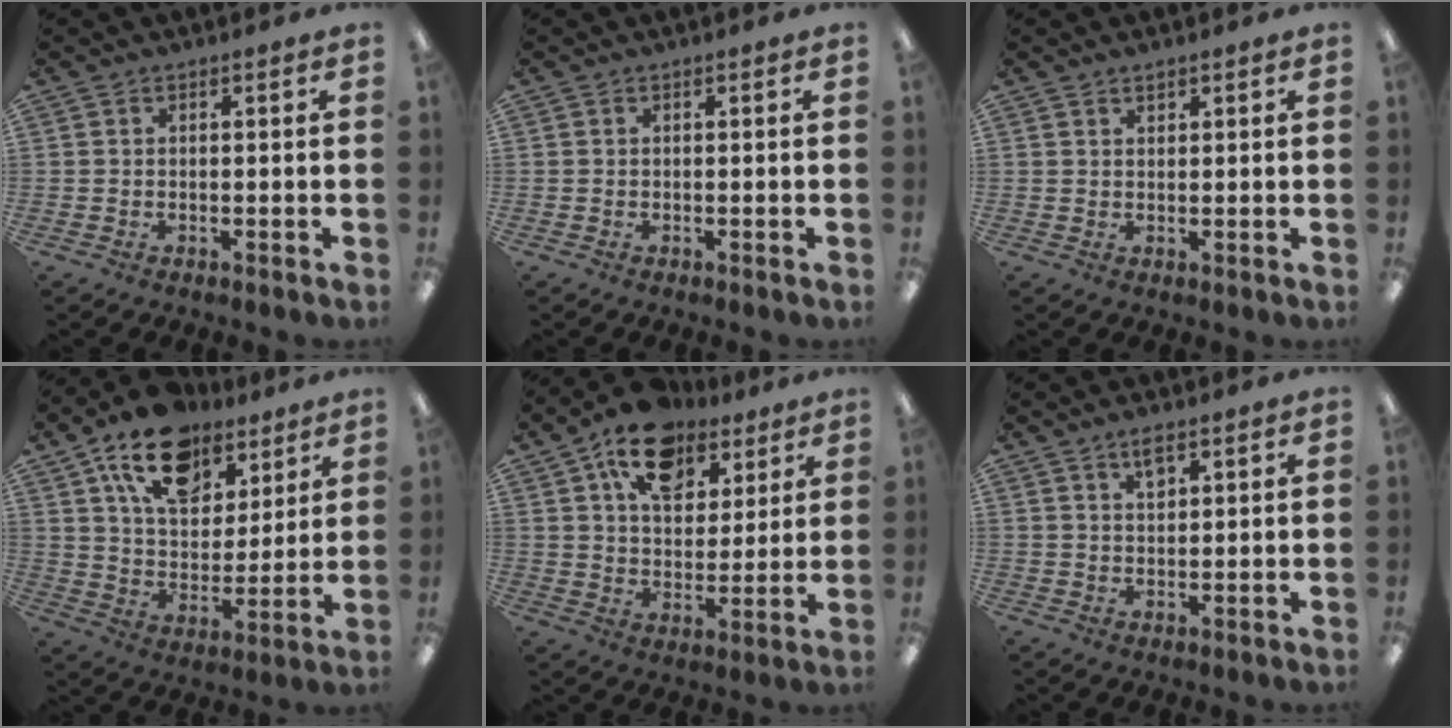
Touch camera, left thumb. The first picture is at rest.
{"total": 0.0}
{"total": 1.3, "force": [1.1, 0.6, 0.4], "torque": [-0.001, -0.004, 0.020]}
{"total": 18.0, "force": [11.6, 10.4, 9.1], "torque": [-0.149, -0.053, 0.208]}
{"total": 15.3, "force": [9.7, 9.3, 7.4], "torque": [-0.122, -0.043, 0.177]}
{"total": 3.6, "force": [2.5, 1.5, 2.2], "torque": [-0.033, -0.004, 0.040]}